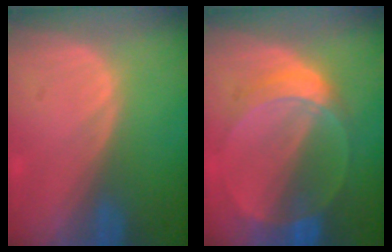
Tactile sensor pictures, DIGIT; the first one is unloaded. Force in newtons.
{"total": 6.1, "press": 5.6, "slide": 2.4}